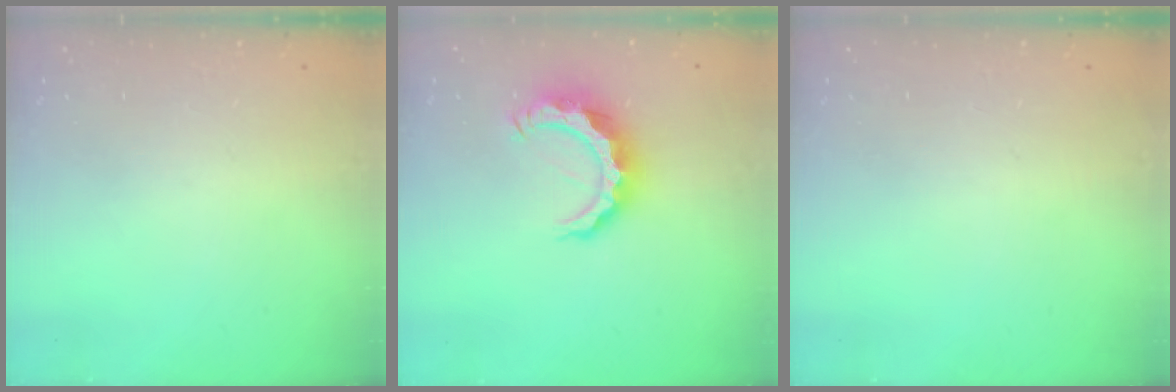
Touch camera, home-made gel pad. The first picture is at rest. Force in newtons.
{"total": 10.5, "press": 10.4, "slide": 1.2}
{"total": 0.0}